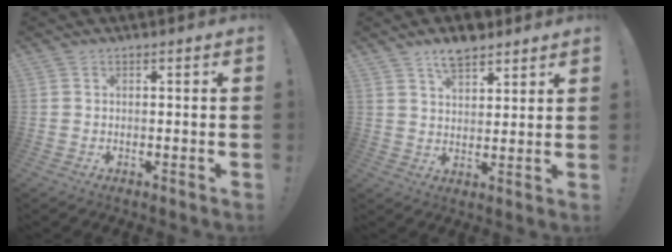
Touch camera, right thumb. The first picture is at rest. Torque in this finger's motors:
{"motor_torque": [-0.48, 0.71, 0.24, 0.12, 0.01]}